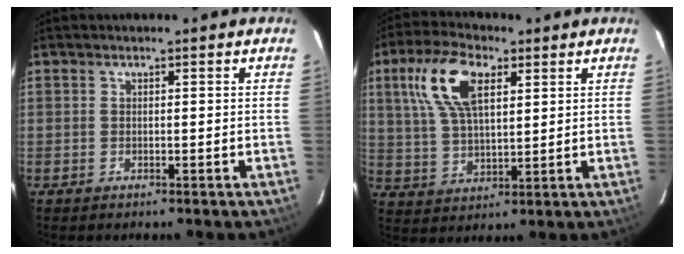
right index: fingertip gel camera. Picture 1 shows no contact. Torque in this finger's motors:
{"motor_torque": [0.66, 0.47, 0.58, 0.10]}